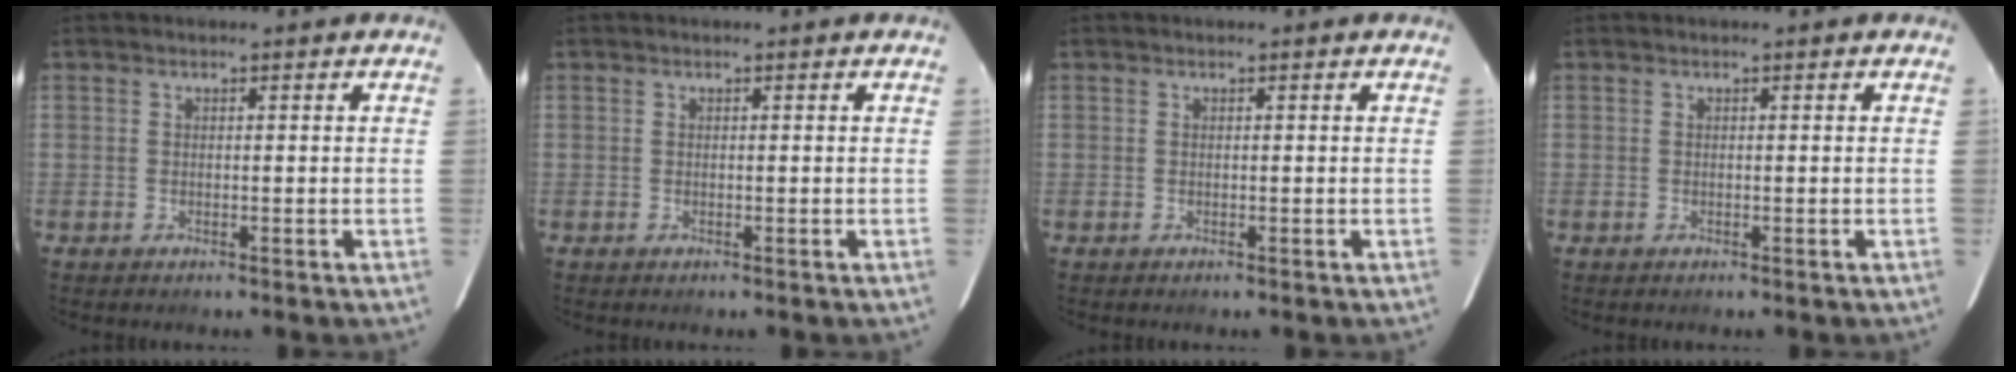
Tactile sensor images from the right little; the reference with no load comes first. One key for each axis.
{"total": 0.0}
{"total": 0.0}
{"total": 0.0}